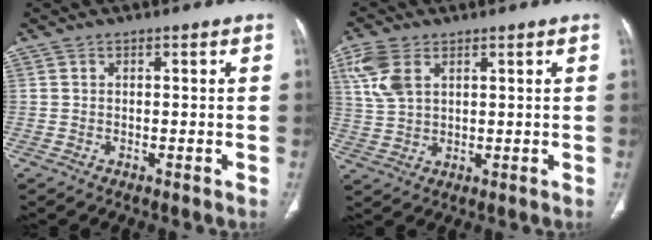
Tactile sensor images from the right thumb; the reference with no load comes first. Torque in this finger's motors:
{"motor_torque": [1.36, 1.11, 1.09, 0.60, 0.10]}